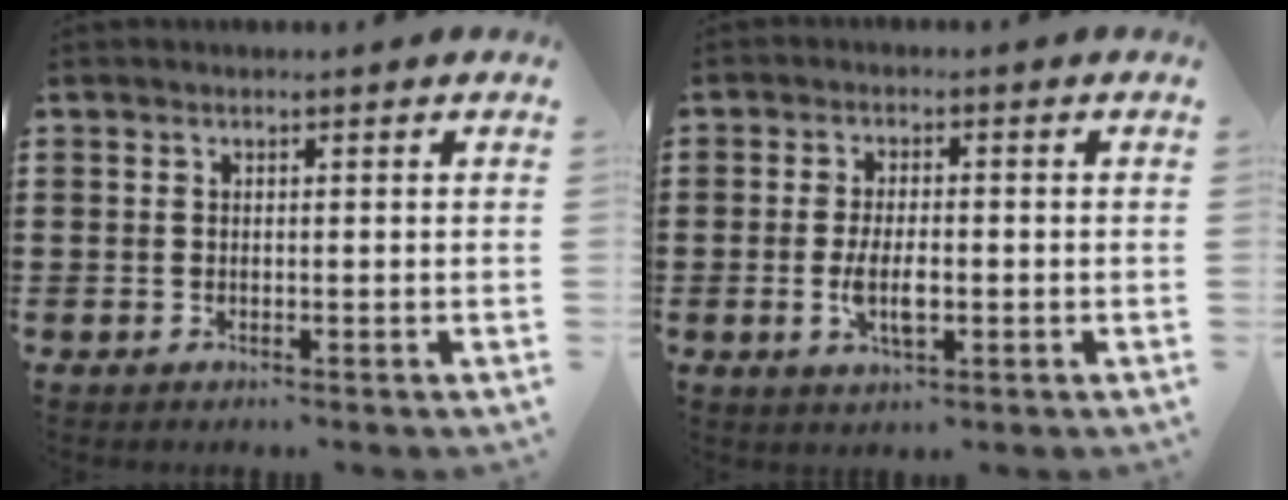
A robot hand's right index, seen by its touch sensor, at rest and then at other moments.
{"total": 5.4, "force": [-1.2, 2.1, 4.9], "torque": [-0.097, -0.001, -0.023]}